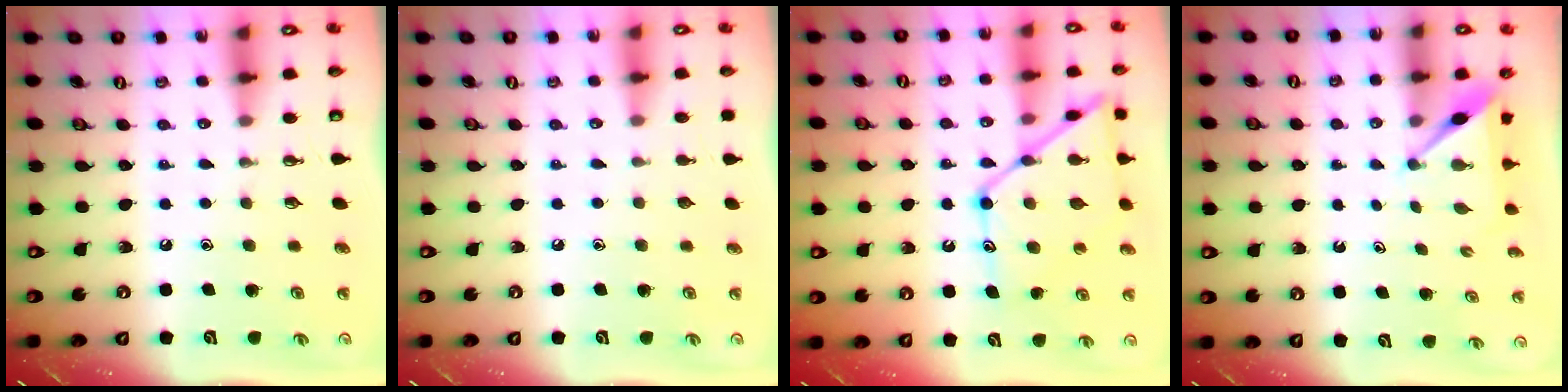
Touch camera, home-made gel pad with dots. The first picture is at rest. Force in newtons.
{"total": 0.0}
{"total": 17.3, "press": 17.2, "slide": 1.4}
{"total": 4.6, "press": 4.6, "slide": 0.4}